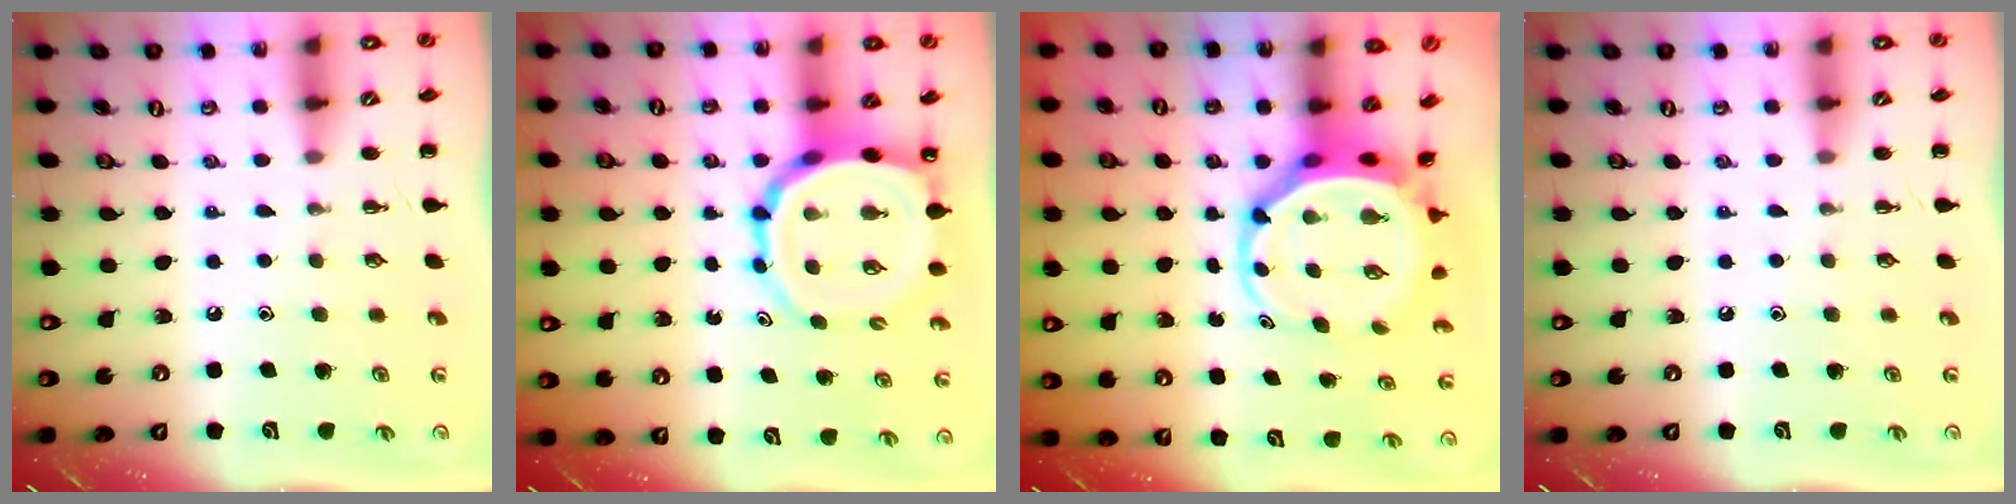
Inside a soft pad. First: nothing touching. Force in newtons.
{"total": 11.5, "press": 10.9, "slide": 3.6}
{"total": 6.4, "press": 6.2, "slide": 1.6}
{"total": 0.0}